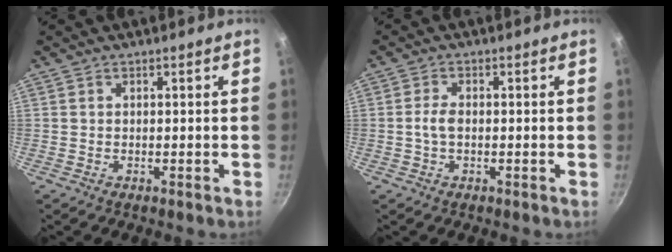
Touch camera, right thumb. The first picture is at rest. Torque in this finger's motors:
{"motor_torque": [0.93, 1.23, 0.76, -0.52, 0.03]}